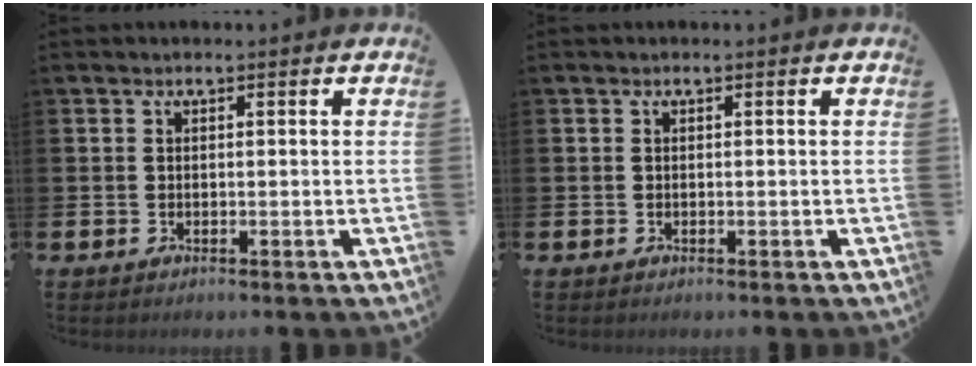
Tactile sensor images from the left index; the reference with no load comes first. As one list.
[{"total": 0.0}]